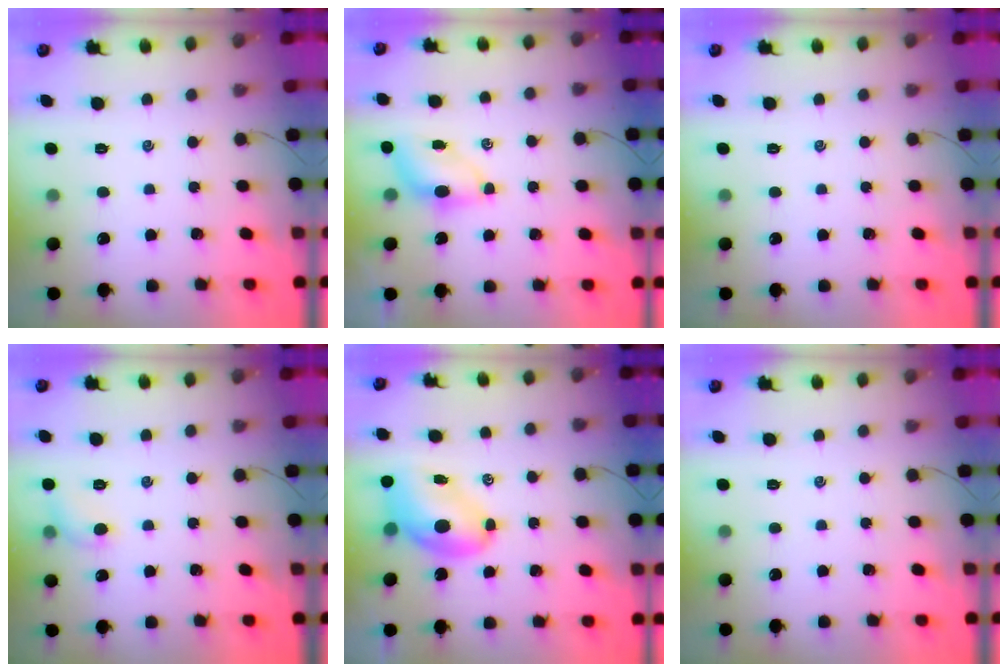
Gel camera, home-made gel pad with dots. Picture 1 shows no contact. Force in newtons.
{"total": 5.1, "press": 5.0, "slide": 1.2}
{"total": 0.0}
{"total": 5.5, "press": 5.4, "slide": 1.1}
{"total": 8.3, "press": 8.2, "slide": 1.4}
{"total": 0.0}